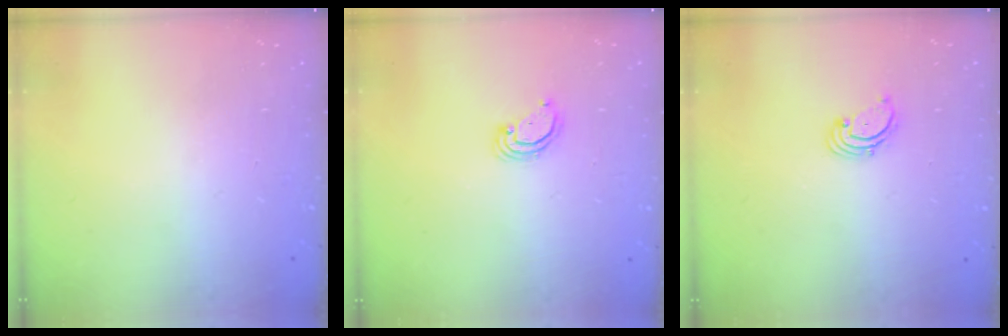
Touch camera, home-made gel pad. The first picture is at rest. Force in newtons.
{"total": 3.1, "press": 3.1, "slide": 0.2}
{"total": 1.7, "press": 1.6, "slide": 0.2}